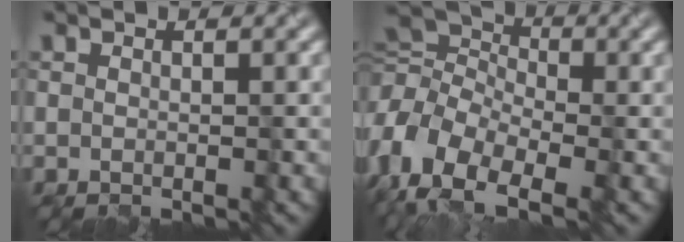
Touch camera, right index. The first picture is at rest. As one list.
[{"total": 11.6, "force": [-3.8, 7.9, 7.6], "torque": [-0.191, 0.003, -0.069]}]